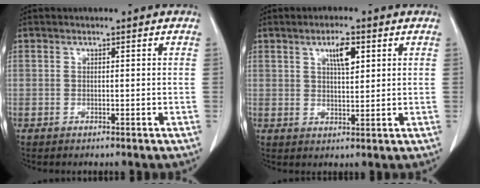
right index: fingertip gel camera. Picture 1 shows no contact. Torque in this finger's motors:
{"motor_torque": [0.35, 0.34, 0.07, 0.04]}